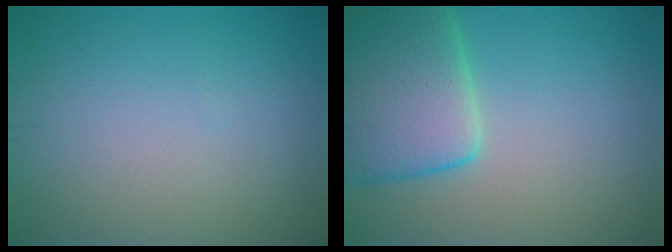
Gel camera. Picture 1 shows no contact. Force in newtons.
{"total": 7.7, "press": 7.7, "slide": 0.9}